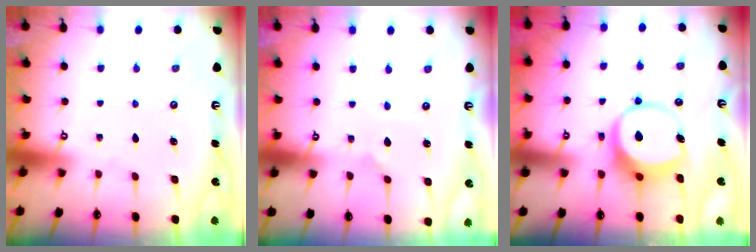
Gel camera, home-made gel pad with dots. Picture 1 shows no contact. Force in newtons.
{"total": 2.3, "press": 2.3, "slide": 0.1}
{"total": 8.8, "press": 8.7, "slide": 1.6}